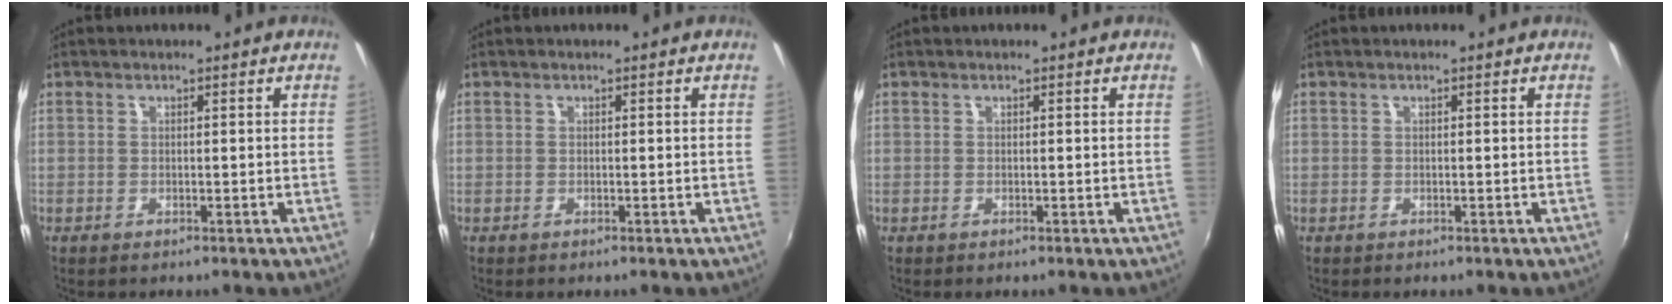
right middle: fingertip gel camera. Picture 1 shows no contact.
{"total": 0.0}
{"total": 0.0}
{"total": 0.0}